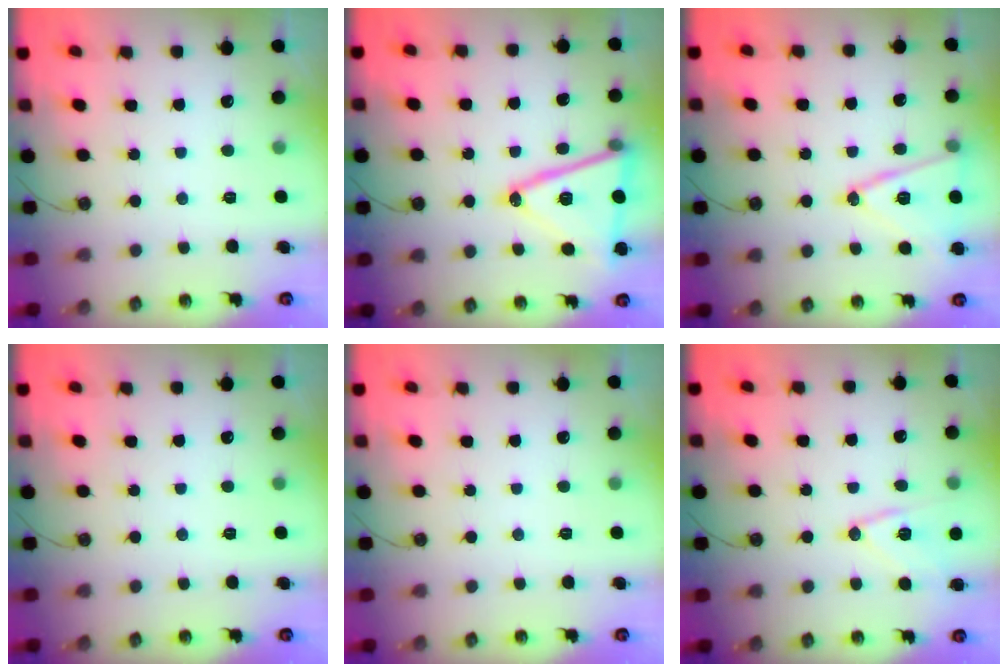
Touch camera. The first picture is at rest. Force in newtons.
{"total": 19.2, "press": 18.8, "slide": 3.4}
{"total": 14.2, "press": 13.8, "slide": 3.5}
{"total": 0.0}
{"total": 0.0}
{"total": 10.5, "press": 10.5, "slide": 0.8}